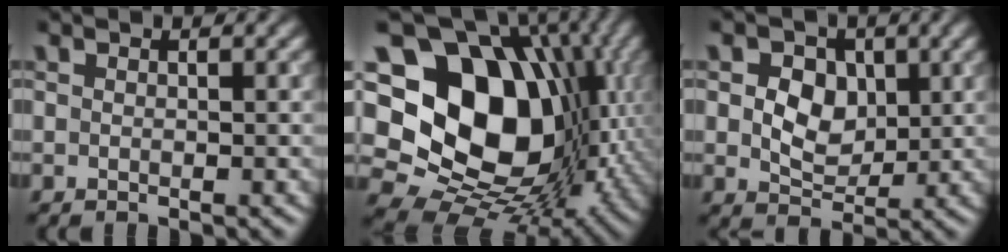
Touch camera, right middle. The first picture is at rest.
{"total": 18.8, "force": [2.7, 14.5, 11.7], "torque": [-0.196, 0.007, 0.062]}
{"total": 4.6, "force": [0.8, 3.5, 3.0], "torque": [-0.050, 0.002, 0.001]}